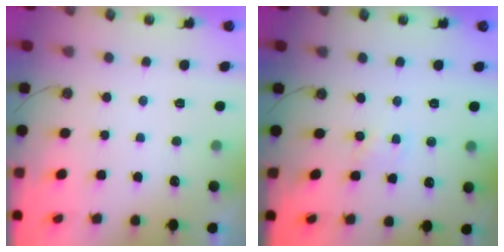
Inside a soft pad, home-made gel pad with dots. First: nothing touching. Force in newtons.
{"total": 2.0, "press": 2.0, "slide": 0.3}